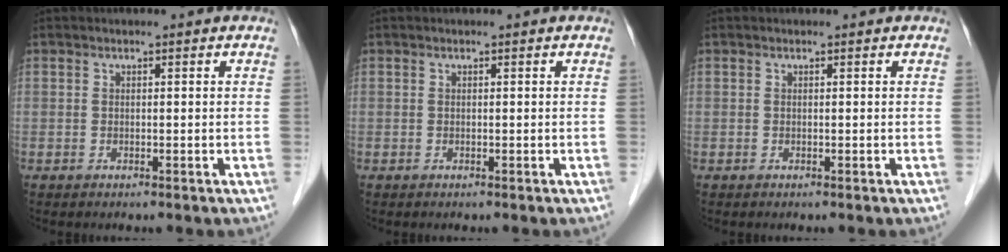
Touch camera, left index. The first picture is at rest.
{"total": 0.0}
{"total": 0.0}